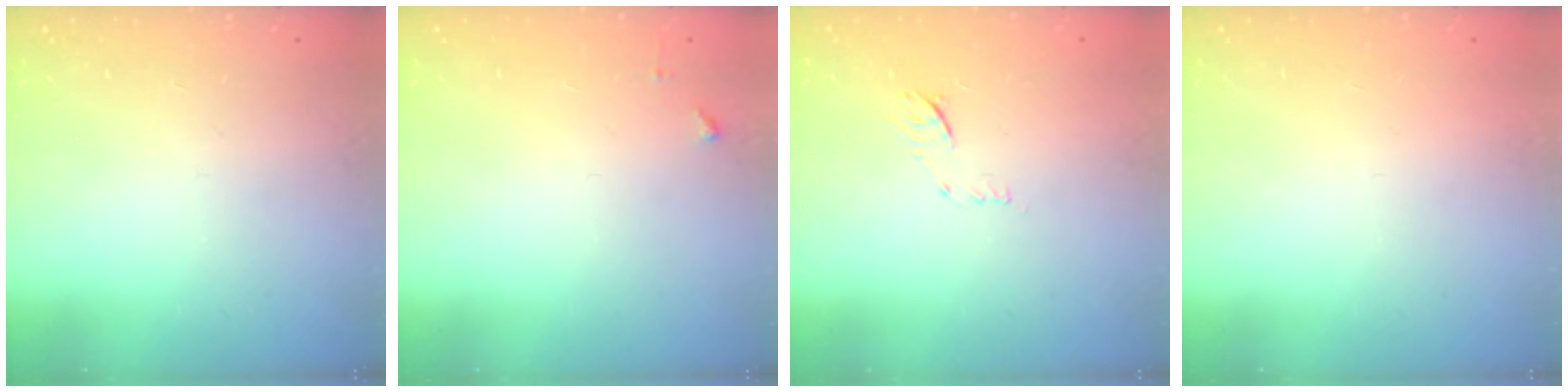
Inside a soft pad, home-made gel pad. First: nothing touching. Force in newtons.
{"total": 3.8, "press": 3.8, "slide": 0.5}
{"total": 6.2, "press": 6.1, "slide": 0.7}
{"total": 1.6, "press": 1.6, "slide": 0.1}